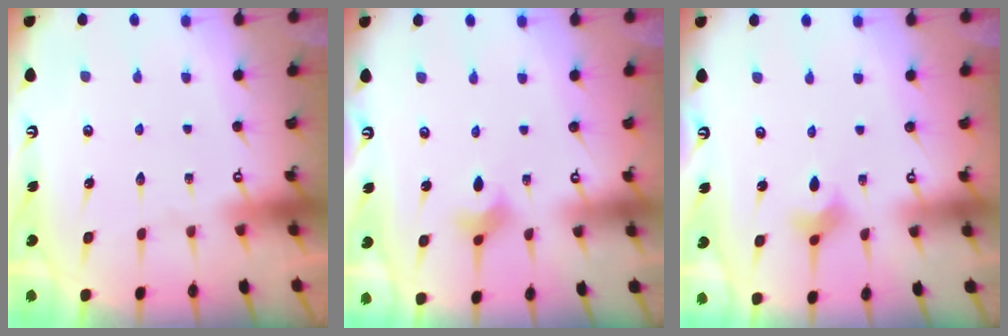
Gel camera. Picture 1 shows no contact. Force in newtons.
{"total": 3.2, "press": 3.1, "slide": 0.6}
{"total": 3.2, "press": 3.1, "slide": 0.6}